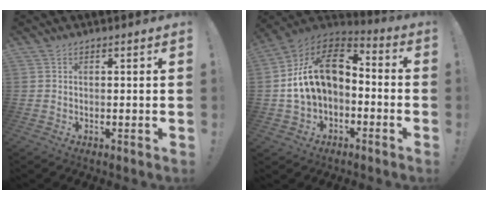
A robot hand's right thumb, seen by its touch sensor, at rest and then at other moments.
{"total": 17.1, "force": [2.4, 11.4, 12.5], "torque": [-0.192, 0.009, 0.051]}